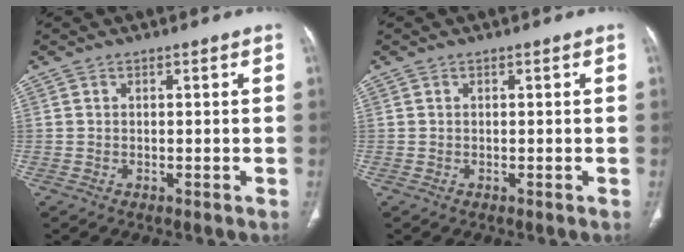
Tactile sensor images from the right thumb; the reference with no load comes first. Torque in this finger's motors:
{"motor_torque": [0.01, 0.01, 0.00, 0.00, 0.02]}